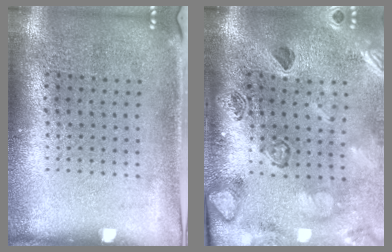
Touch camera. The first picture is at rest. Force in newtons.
{"total": 2.5, "press": 2.4, "slide": 0.8}